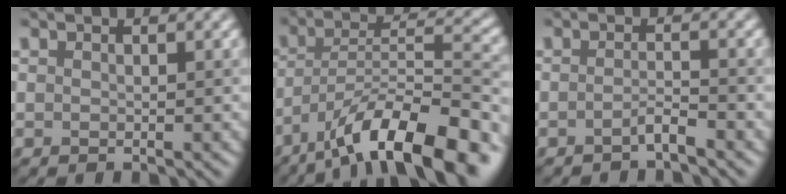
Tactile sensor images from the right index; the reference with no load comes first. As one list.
[{"total": 13.2, "force": [-8.6, 4.1, 9.2], "torque": [-0.141, 0.017, -0.155]}, {"total": 1.4, "force": [-1.0, 0.1, 1.0], "torque": [-0.020, 0.005, -0.023]}]